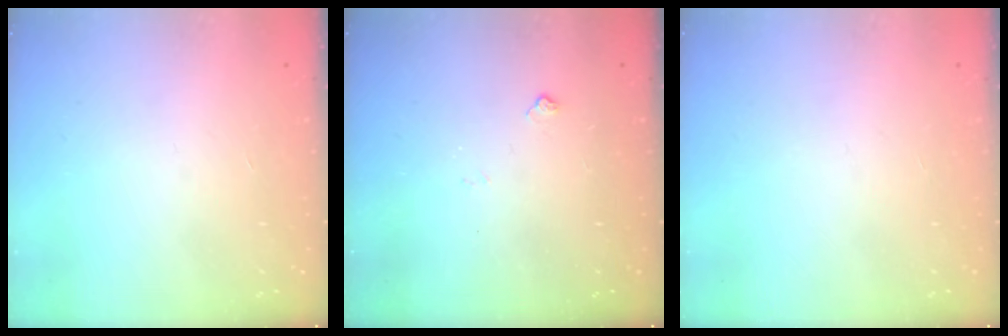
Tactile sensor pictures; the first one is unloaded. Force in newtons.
{"total": 2.5, "press": 2.4, "slide": 0.4}
{"total": 0.0}